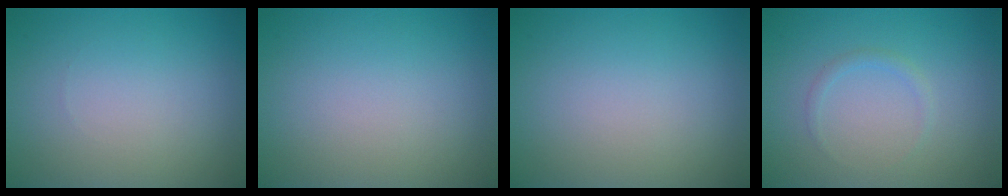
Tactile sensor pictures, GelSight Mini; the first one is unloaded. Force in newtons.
{"total": 0.0}
{"total": 0.0}
{"total": 0.9, "press": 0.9, "slide": 0.0}